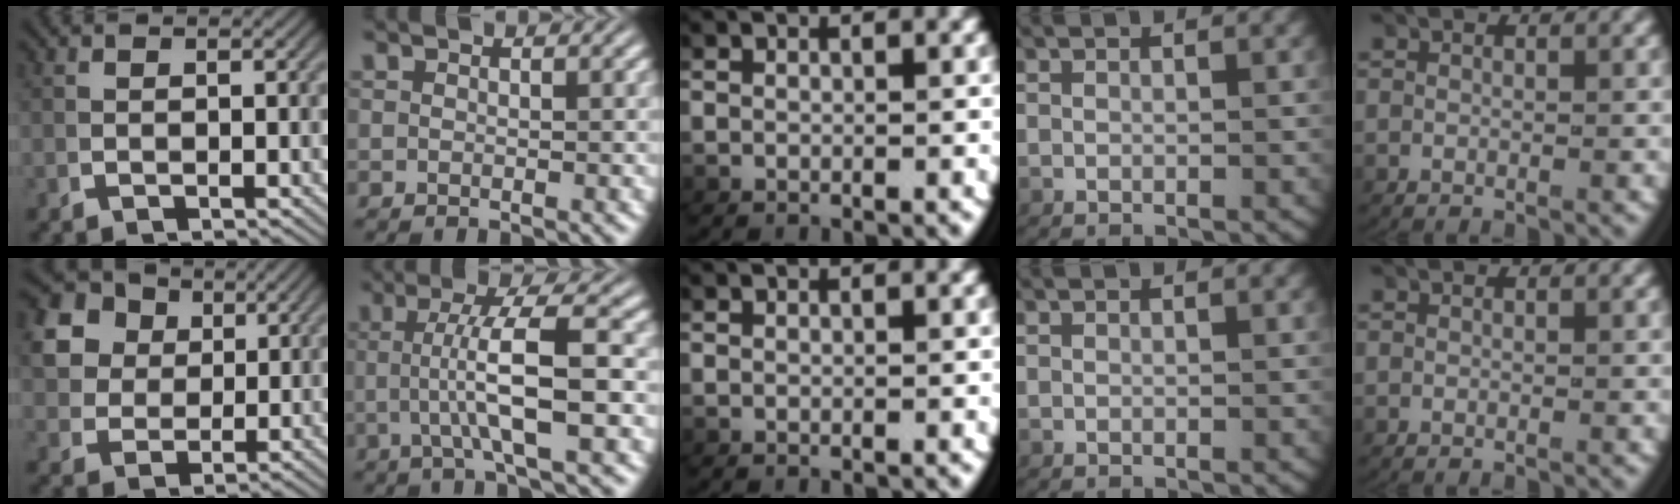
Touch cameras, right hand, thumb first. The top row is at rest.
{"thumb": {"total": 11.0, "force": [3.8, 9.0, 5.2], "torque": [-0.121, -0.004, 0.061]}, "index": {"total": 5.7, "force": [0.2, -0.1, 5.7], "torque": [-0.094, -0.001, 0.006]}}